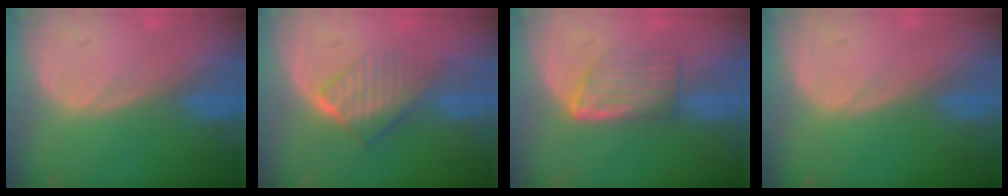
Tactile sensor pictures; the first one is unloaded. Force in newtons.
{"total": 6.4, "press": 5.7, "slide": 2.9}
{"total": 5.8, "press": 5.4, "slide": 2.2}
{"total": 0.0}